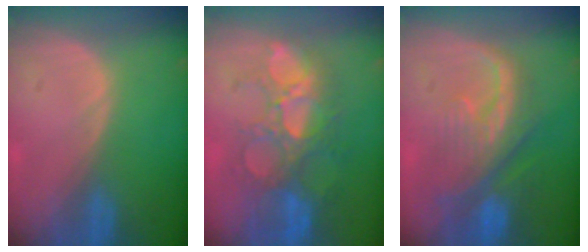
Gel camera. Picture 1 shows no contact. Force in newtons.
{"total": 11.0, "press": 9.5, "slide": 5.5}
{"total": 10.2, "press": 8.9, "slide": 5.0}